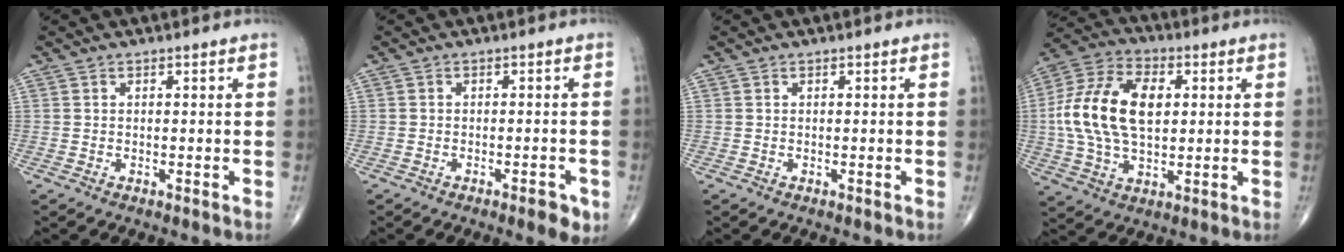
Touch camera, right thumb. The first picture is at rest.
{"total": 3.6, "force": [-1.8, 1.2, 2.9], "torque": [-0.033, 0.003, -0.021]}
{"total": 0.0}
{"total": 17.6, "force": [2.0, 10.4, 14.0], "torque": [-0.273, 0.015, 0.034]}